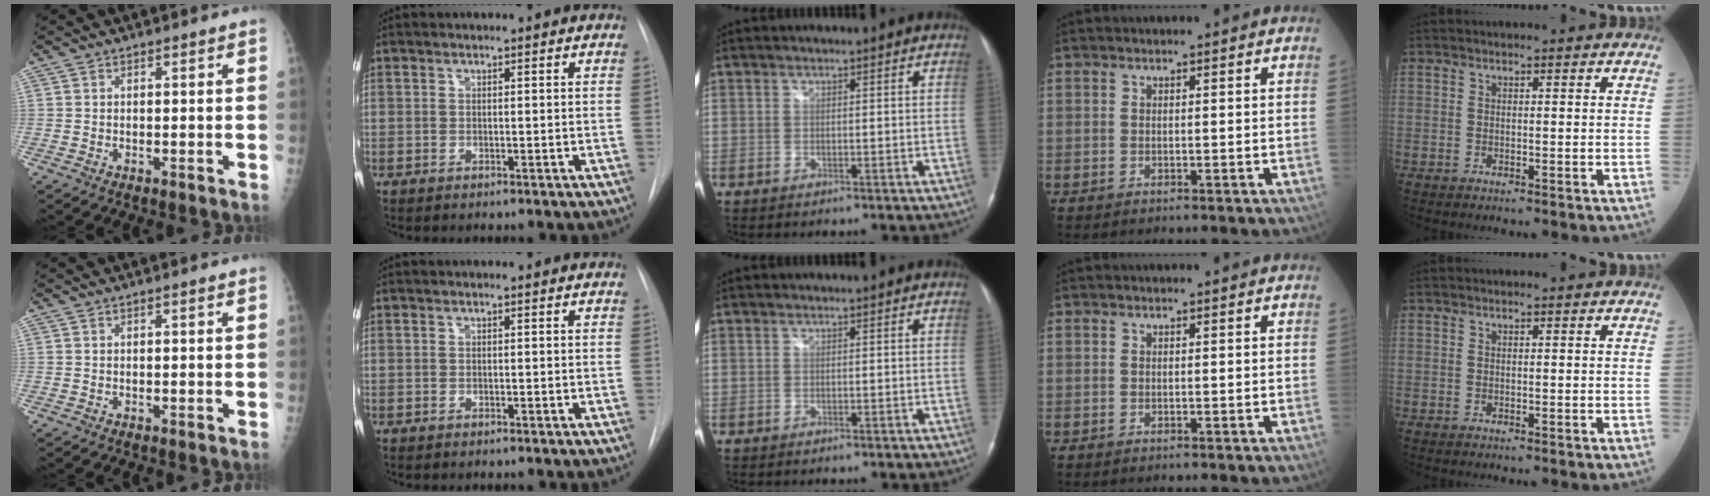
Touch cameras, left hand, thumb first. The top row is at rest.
{}